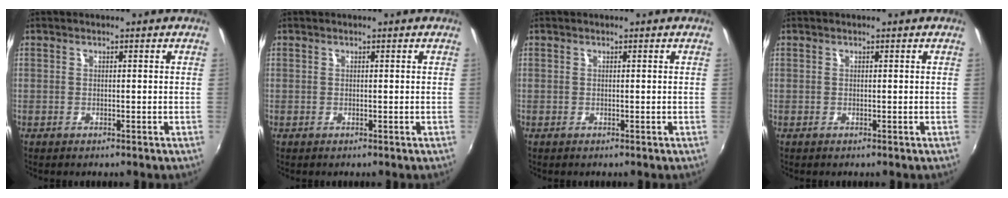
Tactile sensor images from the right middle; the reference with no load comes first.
{"total": 0.0}
{"total": 0.0}
{"total": 0.0}